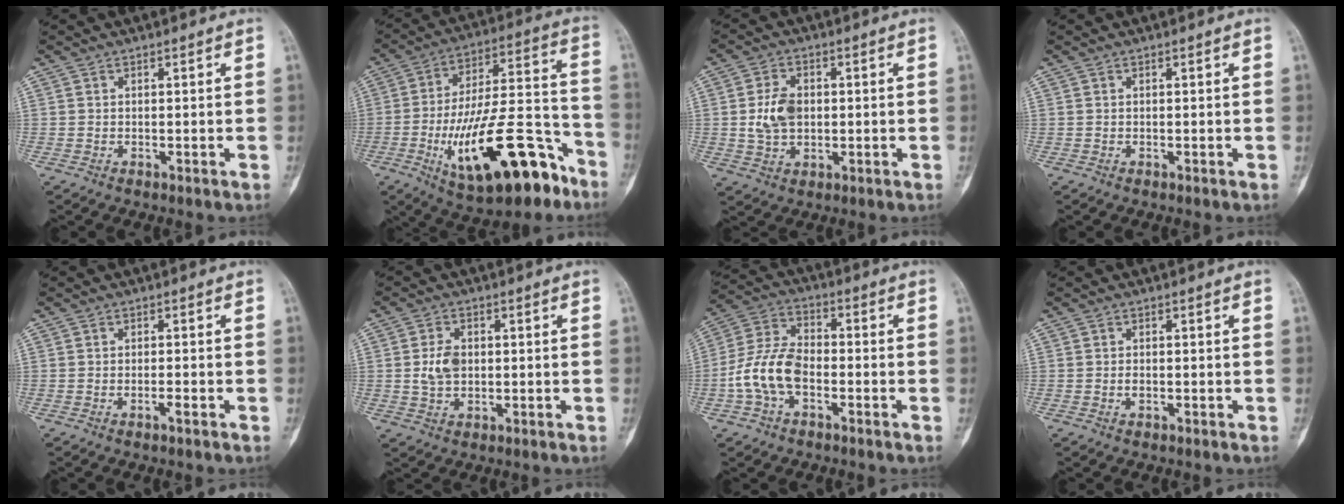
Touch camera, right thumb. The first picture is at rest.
{"total": 25.6, "force": [-11.9, 9.9, 20.4], "torque": [-0.321, 0.070, -0.177]}
{"total": 7.1, "force": [0.3, 4.9, 5.1], "torque": [-0.086, 0.005, 0.006]}
{"total": 0.0}
{"total": 1.5, "force": [-0.8, 0.3, 1.3], "torque": [-0.024, 0.003, -0.014]}
{"total": 5.1, "force": [0.2, 3.5, 3.6], "torque": [-0.060, 0.003, 0.003]}
{"total": 10.8, "force": [-3.1, 6.4, 8.0], "torque": [-0.164, 0.035, -0.067]}
{"total": 1.1, "force": [-0.3, 0.7, 0.8], "torque": [-0.015, 0.001, -0.006]}